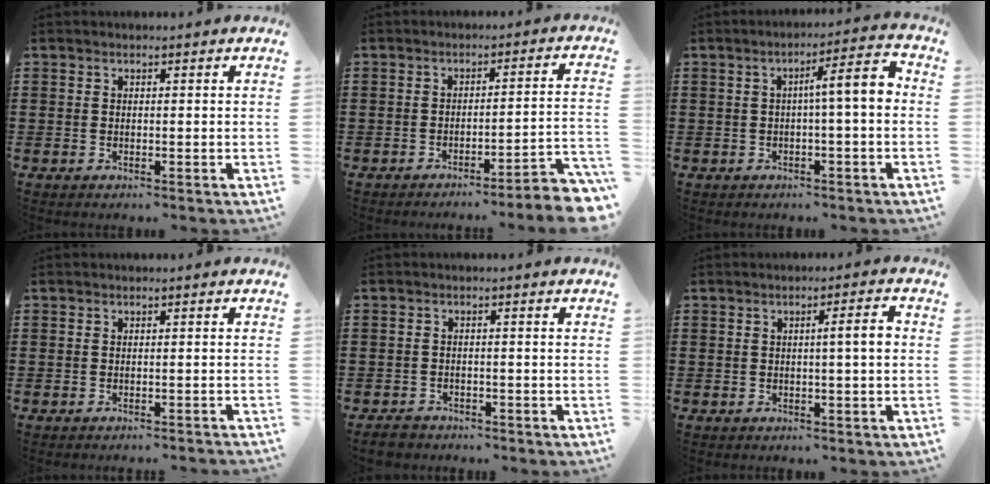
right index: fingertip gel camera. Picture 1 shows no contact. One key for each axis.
{"total": 3.9, "fx": -3.4, "fy": -0.5, "fz": 1.7, "tx": -0.032, "ty": -0.018, "tz": -0.072}
{"total": 6.0, "fx": 0.0, "fy": 0.8, "fz": 6.0, "tx": -0.098, "ty": -0.002, "tz": -0.010}
{"total": 0.7, "fx": -0.7, "fy": -0.1, "fz": 0.2, "tx": -0.006, "ty": -0.001, "tz": -0.014}
{"total": 2.2, "fx": -2.0, "fy": 0.8, "fz": 0.2, "tx": -0.016, "ty": 0.002, "tz": -0.045}
{"total": 3.0, "fx": 0.1, "fy": 0.1, "fz": 3.0, "tx": -0.047, "ty": -0.005, "tz": -0.003}